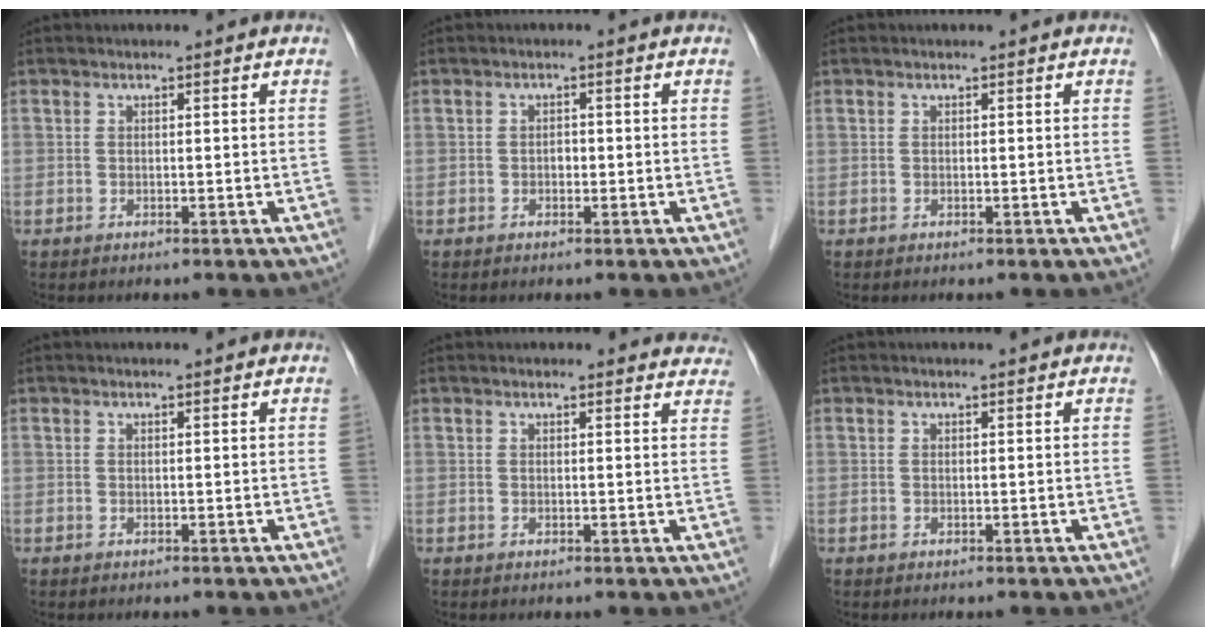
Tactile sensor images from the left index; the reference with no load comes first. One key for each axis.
{"total": 1.0, "fx": -0.2, "fy": 0.7, "fz": 0.6, "tx": -0.009, "ty": 0.003, "tz": -0.006}
{"total": 0.0}
{"total": 0.8, "fx": 0.8, "fy": 0.0, "fz": 0.3, "tx": -0.008, "ty": 0.005, "tz": 0.013}
{"total": 9.7, "fx": 9.3, "fy": 2.5, "fz": 1.4, "tx": 0.021, "ty": 0.001, "tz": 0.074}
{"total": 1.3, "fx": 1.2, "fy": 0.1, "fz": 0.3, "tx": -0.009, "ty": 0.006, "tz": 0.018}